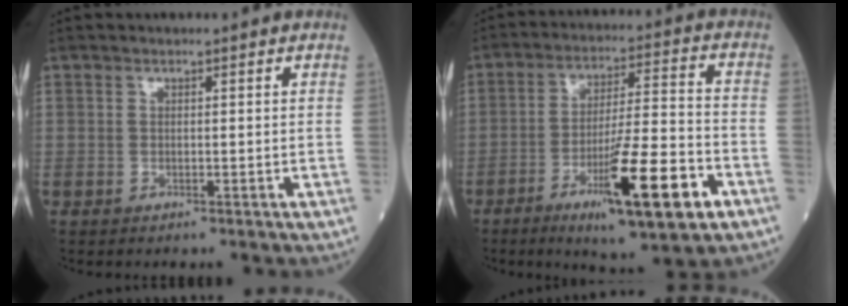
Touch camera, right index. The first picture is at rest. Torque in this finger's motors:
{"motor_torque": [1.56, -0.58, 0.84, 0.21]}